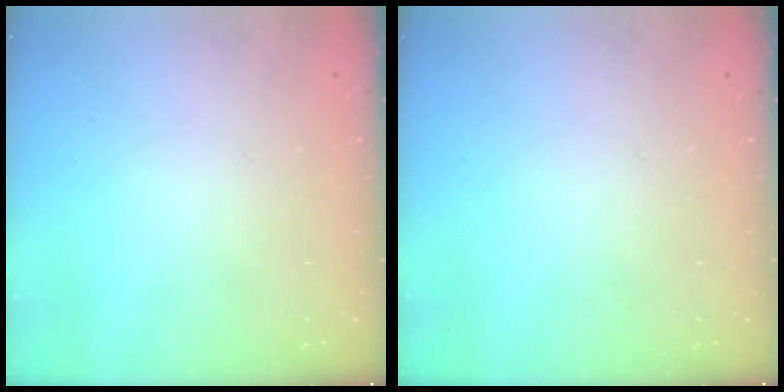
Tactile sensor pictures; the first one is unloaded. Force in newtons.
{"total": 0.0}